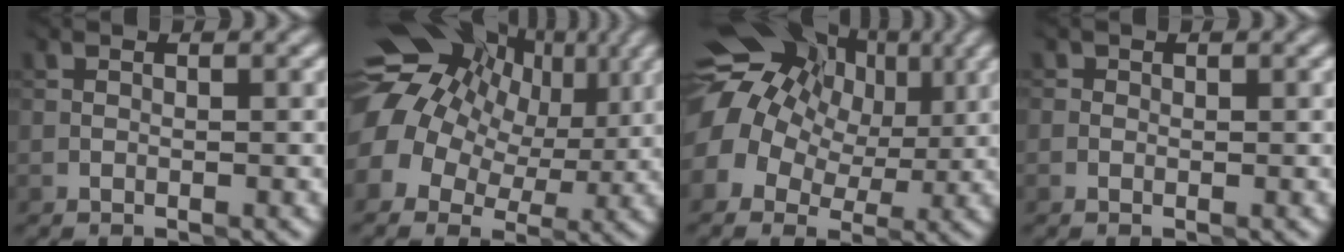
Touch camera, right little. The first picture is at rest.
{"total": 15.1, "force": [4.0, 11.9, 8.3], "torque": [-0.158, 0.028, 0.060]}
{"total": 14.4, "force": [3.9, 11.5, 7.8], "torque": [-0.152, 0.029, 0.054]}
{"total": 0.0}